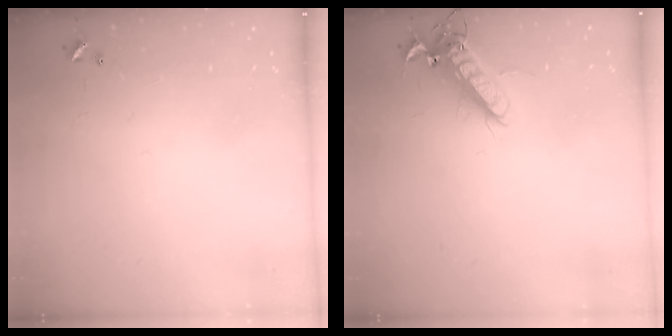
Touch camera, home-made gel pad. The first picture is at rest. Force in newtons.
{"total": 13.3, "press": 13.0, "slide": 2.5}